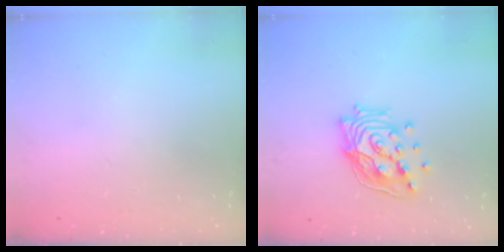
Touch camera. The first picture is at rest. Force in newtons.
{"total": 15.9, "press": 15.1, "slide": 5.1}